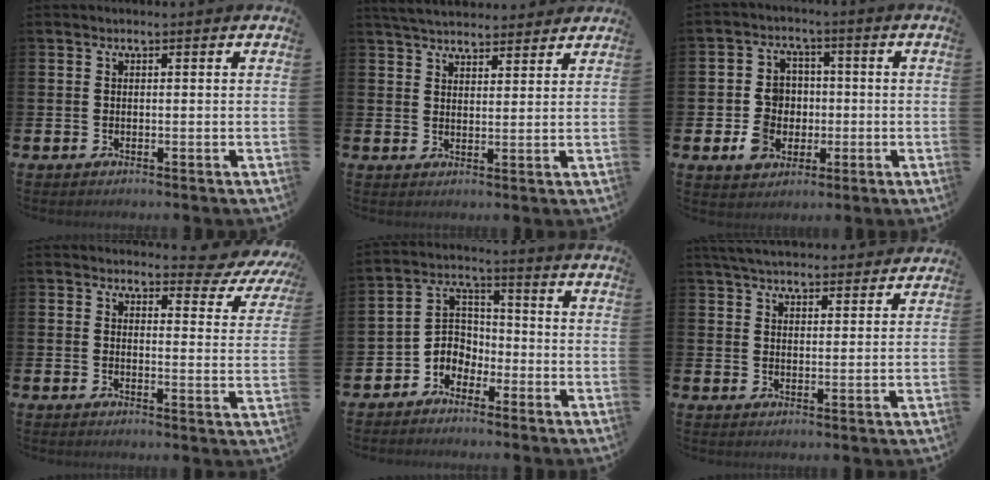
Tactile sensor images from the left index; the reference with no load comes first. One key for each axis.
{"total": 4.5, "fx": 4.4, "fy": 1.0, "fz": 0.5, "tx": -0.023, "ty": -0.020, "tz": 0.080}
{"total": 6.3, "fx": -1.0, "fy": 5.7, "fz": 2.3, "tx": -0.066, "ty": 0.013, "tz": -0.021}
{"total": 3.7, "fx": 3.4, "fy": 1.2, "fz": 0.9, "tx": -0.010, "ty": -0.033, "tz": 0.051}
{"total": 3.6, "fx": -2.1, "fy": 2.9, "fz": 0.4, "tx": -0.022, "ty": -0.006, "tz": -0.051}
{"total": 5.0, "fx": 4.8, "fy": 0.9, "fz": 0.9, "tx": -0.030, "ty": -0.022, "tz": 0.088}